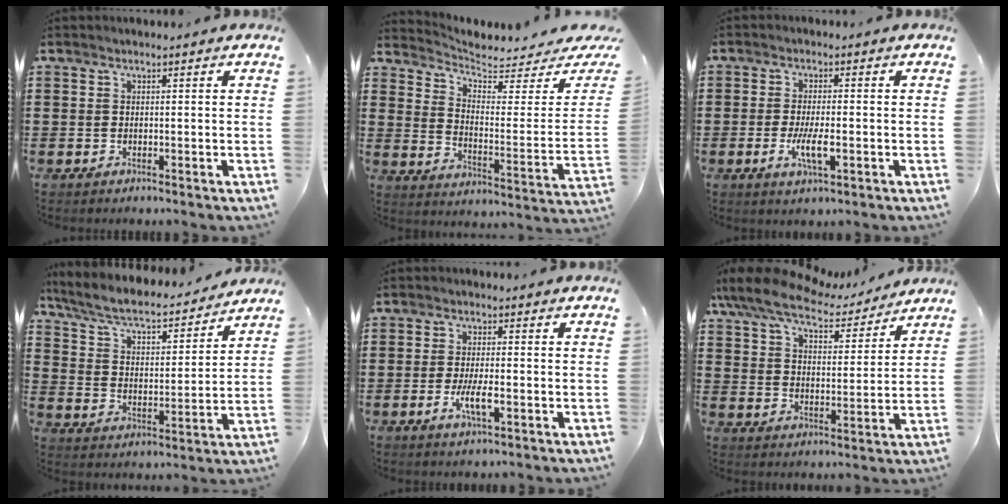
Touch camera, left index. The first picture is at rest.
{"total": 4.7, "force": [4.2, 1.2, 1.7], "torque": [-0.053, -0.038, 0.067]}
{"total": 5.1, "force": [-1.4, 1.3, 4.7], "torque": [-0.090, -0.004, -0.026]}
{"total": 6.4, "force": [5.5, 1.0, 3.1], "torque": [-0.083, -0.035, 0.088]}
{"total": 4.5, "force": [-1.5, 1.1, 4.1], "torque": [-0.081, -0.004, -0.028]}
{"total": 8.9, "force": [7.8, 1.9, 3.8], "torque": [-0.107, -0.037, 0.138]}